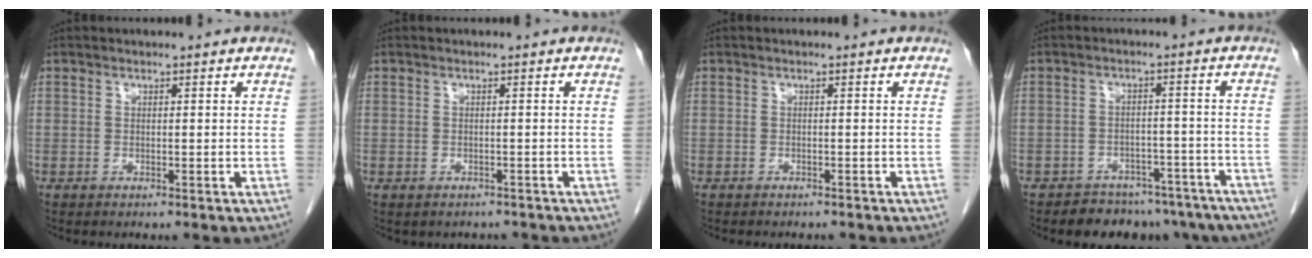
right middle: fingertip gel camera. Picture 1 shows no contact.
{"total": 2.4, "force": [-2.0, 1.2, 0.3], "torque": [-0.007, 0.002, -0.024]}
{"total": 3.2, "force": [-2.9, 0.8, 1.1], "torque": [-0.018, -0.005, -0.033]}
{"total": 11.7, "force": [-9.8, 5.8, 2.4], "torque": [-0.010, 0.023, -0.110]}